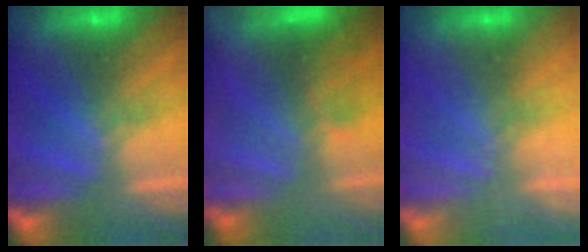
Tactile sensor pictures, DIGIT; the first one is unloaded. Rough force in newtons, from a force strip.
{"total": 4.6}
{"total": 1.7}